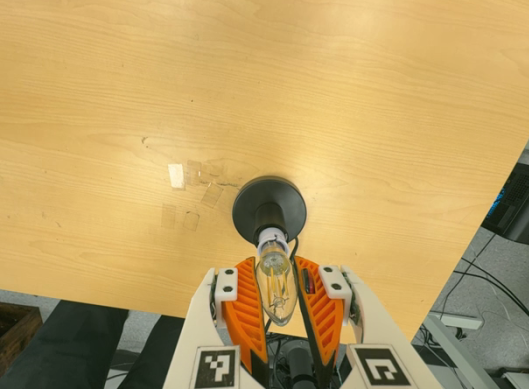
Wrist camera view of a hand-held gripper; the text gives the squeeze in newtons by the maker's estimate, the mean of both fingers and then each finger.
{"total": 12.0, "left": 12.0, "right": 11.9}